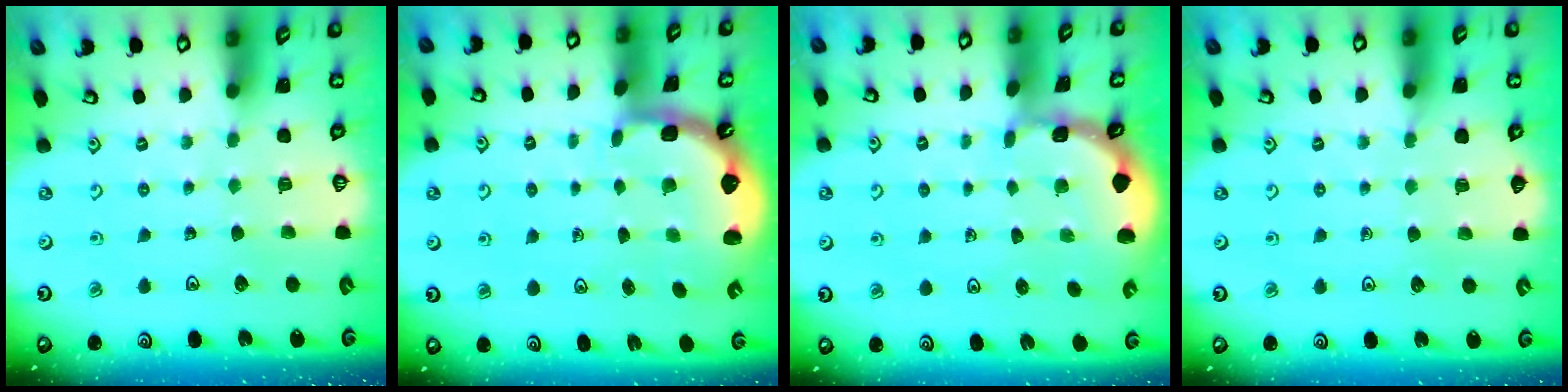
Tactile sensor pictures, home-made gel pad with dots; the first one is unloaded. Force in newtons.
{"total": 2.5, "press": 1.7, "slide": 1.8}
{"total": 1.2, "press": 1.2, "slide": 0.2}
{"total": 3.1, "press": 3.0, "slide": 0.5}